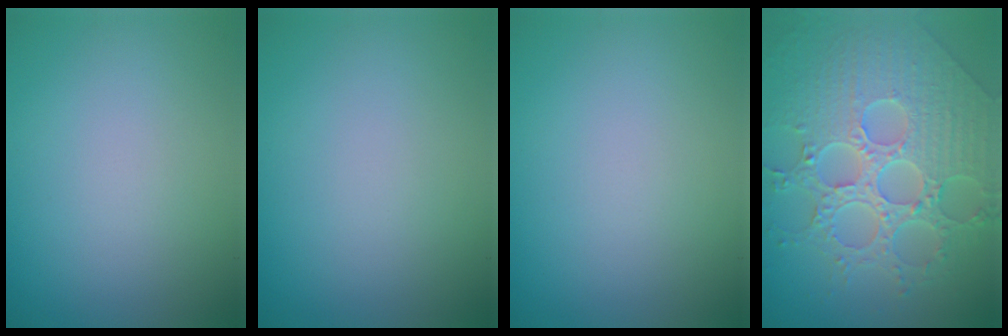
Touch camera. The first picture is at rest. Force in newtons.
{"total": 0.0}
{"total": 0.0}
{"total": 8.7, "press": 6.4, "slide": 5.8}